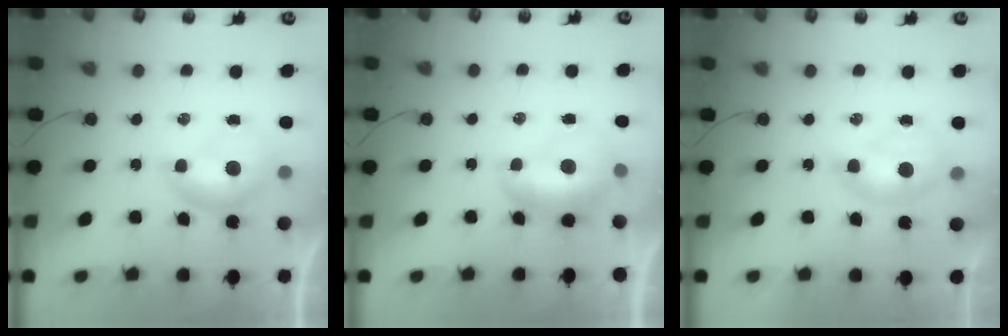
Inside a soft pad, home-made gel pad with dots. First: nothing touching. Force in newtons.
{"total": 1.7, "press": 1.5, "slide": 0.8}
{"total": 1.6, "press": 1.5, "slide": 0.6}